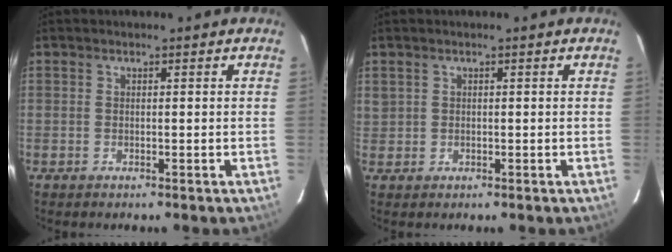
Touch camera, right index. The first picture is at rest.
{"total": 1.5, "force": [0.7, 1.4, 0.3], "torque": [0.000, 0.006, 0.016]}